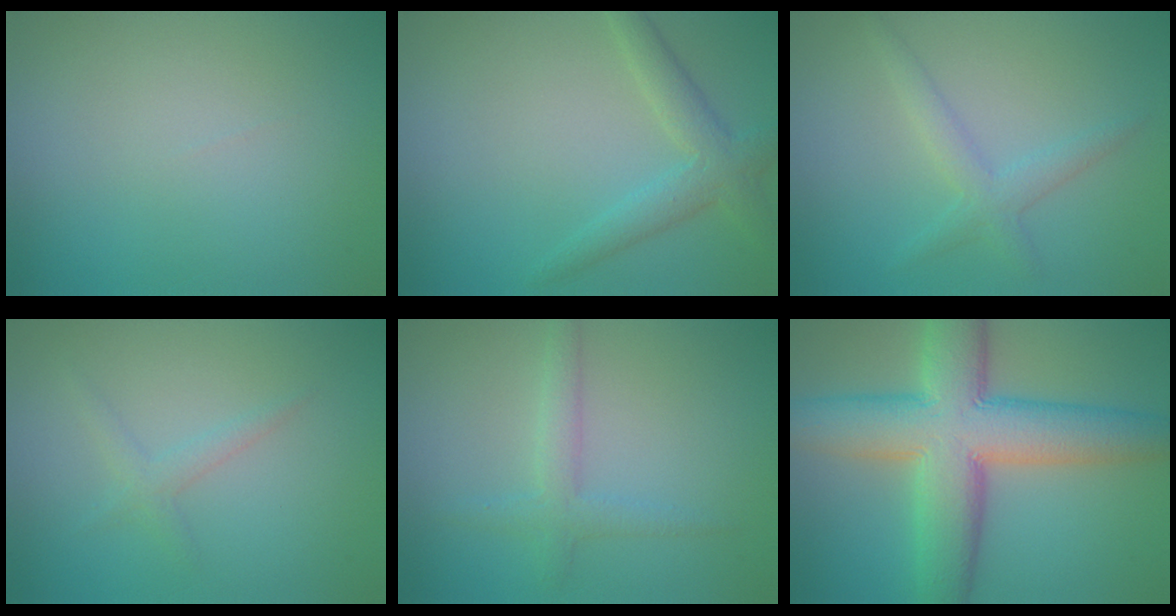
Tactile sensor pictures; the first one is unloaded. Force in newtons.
{"total": 3.2, "press": 3.2, "slide": 0.1}
{"total": 2.2, "press": 2.2, "slide": 0.1}
{"total": 1.3, "press": 1.3, "slide": 0.1}
{"total": 2.3, "press": 2.3, "slide": 0.1}
{"total": 11.2, "press": 11.2, "slide": 0.4}